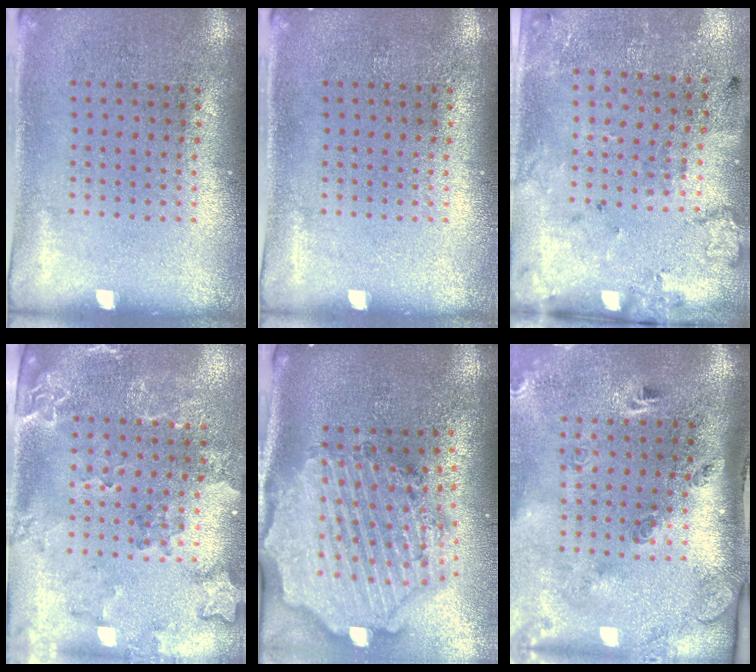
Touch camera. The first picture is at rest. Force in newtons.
{"total": 0.0}
{"total": 2.3, "press": 1.4, "slide": 1.9}
{"total": 2.0, "press": 1.9, "slide": 0.7}
{"total": 3.9, "press": 3.2, "slide": 2.3}
{"total": 3.0, "press": 1.9, "slide": 2.2}